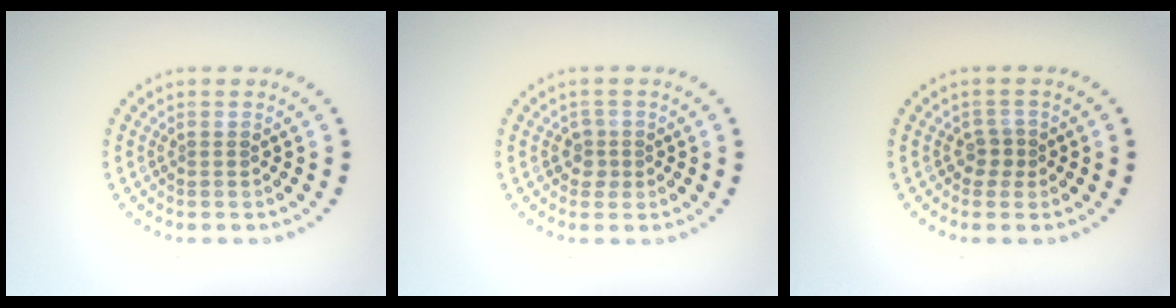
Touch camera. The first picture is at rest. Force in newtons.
{"total": 1.5, "press": 1.2, "slide": 0.9}
{"total": 1.3, "press": 1.1, "slide": 0.7}